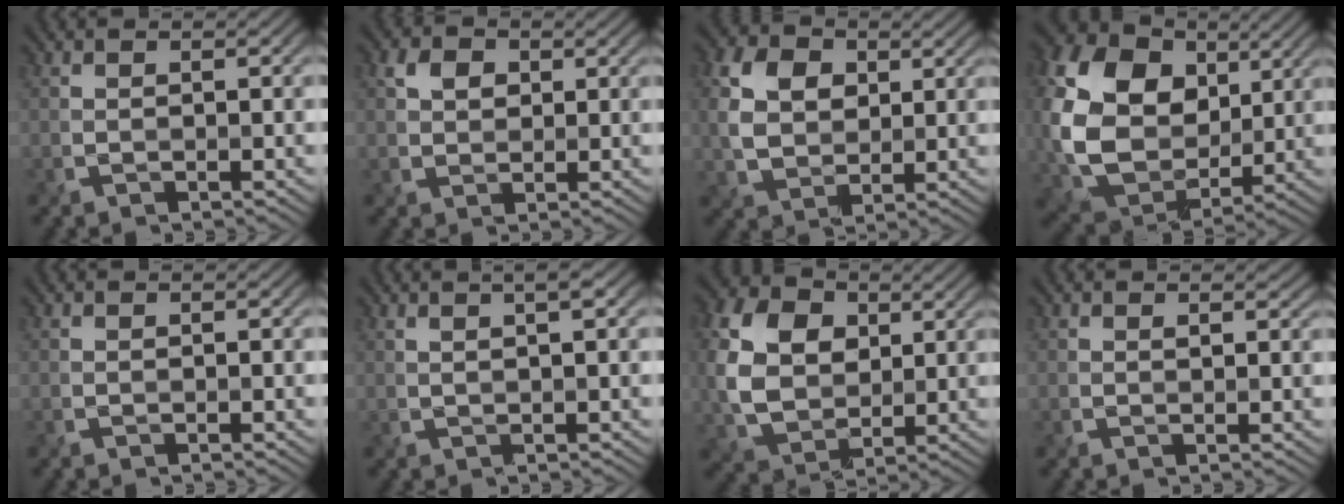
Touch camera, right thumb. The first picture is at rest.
{"total": 2.8, "force": [1.0, 2.2, 1.4], "torque": [-0.028, 0.001, 0.013]}
{"total": 7.3, "force": [2.0, 5.5, 4.4], "torque": [-0.112, 0.005, 0.030]}
{"total": 17.3, "force": [3.7, 13.3, 10.5], "torque": [-0.273, 0.008, 0.088]}
{"total": 0.0}
{"total": 3.1, "force": [1.5, 0.6, 2.7], "torque": [-0.034, 0.005, 0.012]}
{"total": 10.6, "force": [2.2, 7.9, 6.7], "torque": [-0.174, 0.006, 0.037]}
{"total": 1.2, "force": [1.0, 0.5, 0.5], "torque": [-0.007, -0.002, 0.019]}